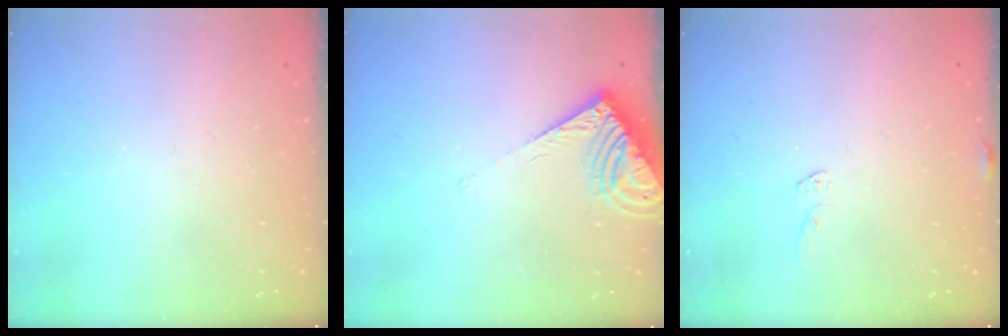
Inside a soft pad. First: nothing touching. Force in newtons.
{"total": 9.7, "press": 9.7, "slide": 0.8}
{"total": 5.0, "press": 5.0, "slide": 0.3}